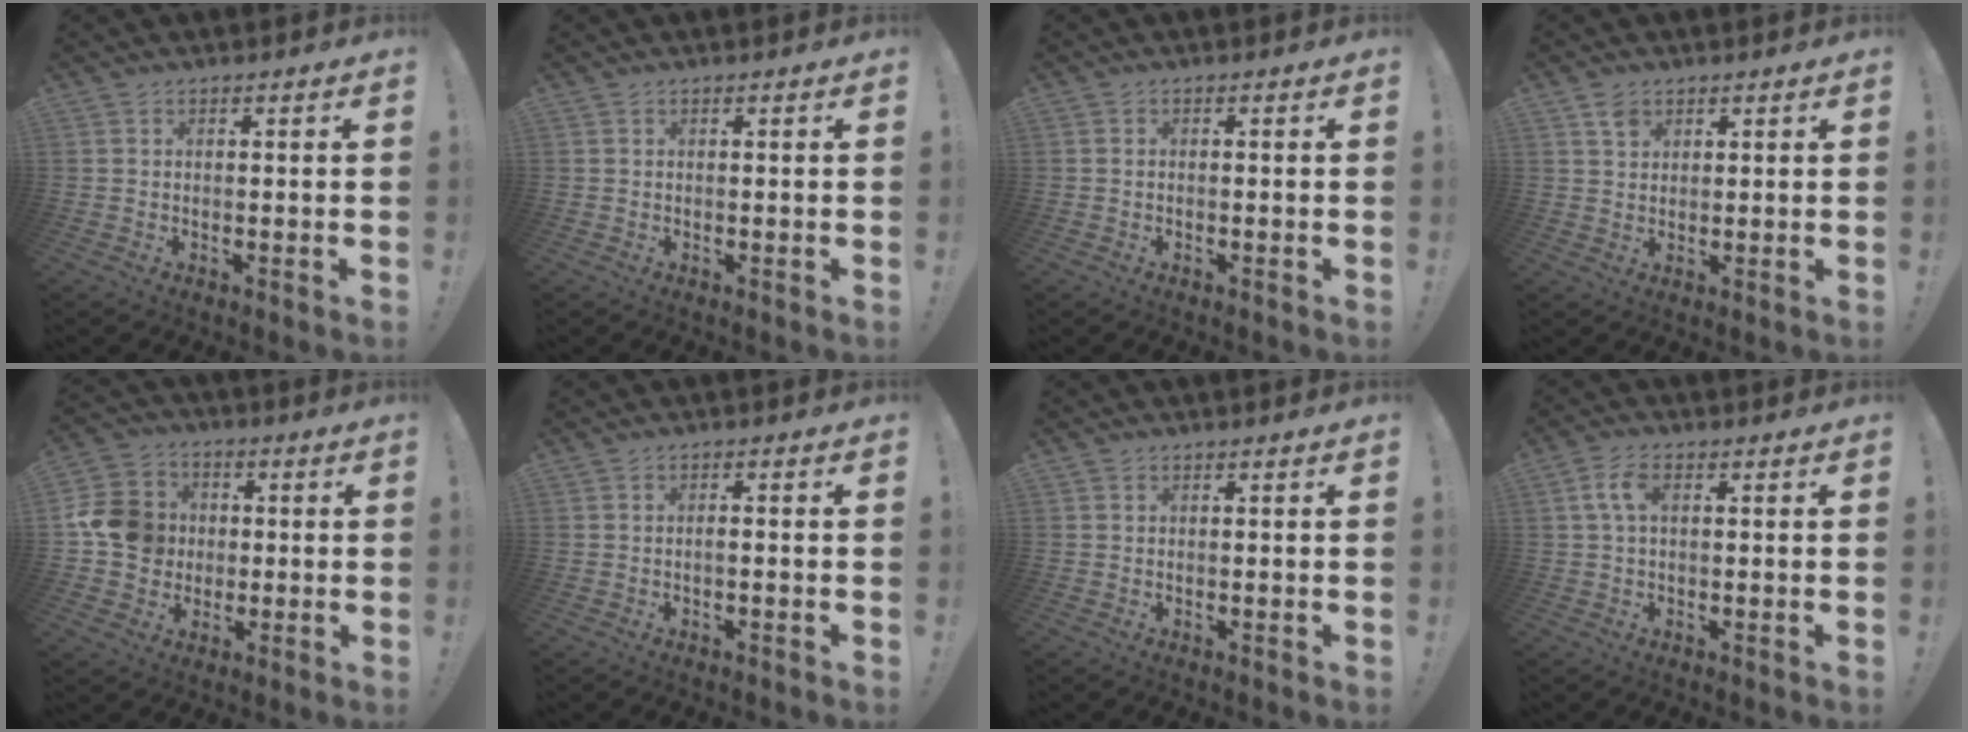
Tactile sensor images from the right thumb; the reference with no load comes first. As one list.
[{"total": 0.0}, {"total": 0.8, "force": [-0.8, 0.0, 0.3], "torque": [-0.012, 0.003, -0.012]}, {"total": 3.3, "force": [2.0, 2.3, 1.1], "torque": [-0.007, -0.009, 0.035]}, {"total": 12.4, "force": [-0.6, 11.4, 4.8], "torque": [-0.083, 0.014, -0.003]}, {"total": 1.6, "force": [-1.0, 0.0, 1.2], "torque": [-0.029, 0.006, -0.017]}, {"total": 0.0}, {"total": 5.1, "force": [1.0, 2.7, 4.2], "torque": [-0.088, 0.009, 0.015]}]